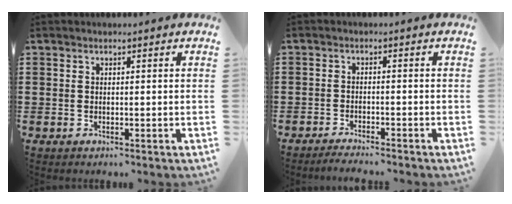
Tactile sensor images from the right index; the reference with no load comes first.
{"total": 2.1, "force": [-2.1, 0.0, 0.1], "torque": [-0.005, 0.003, -0.043]}